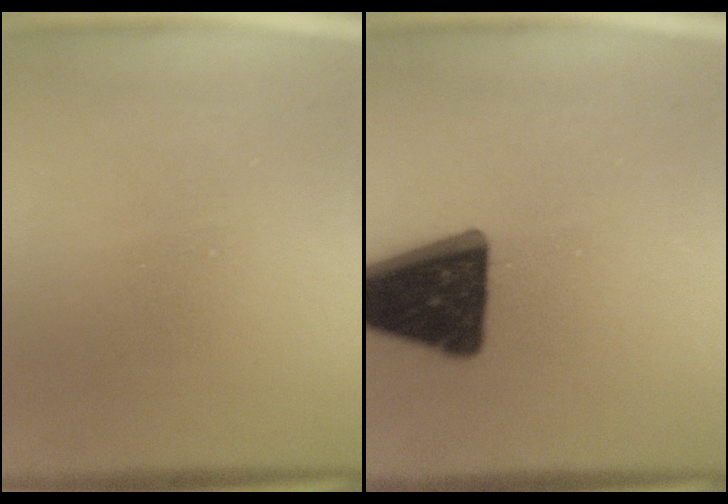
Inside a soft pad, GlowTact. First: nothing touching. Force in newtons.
{"total": 18.0}